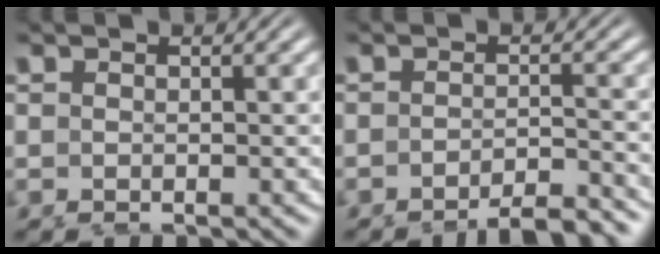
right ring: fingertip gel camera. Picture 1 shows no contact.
{"total": 4.5, "force": [-4.2, 0.0, 1.4], "torque": [-0.011, -0.009, -0.067]}